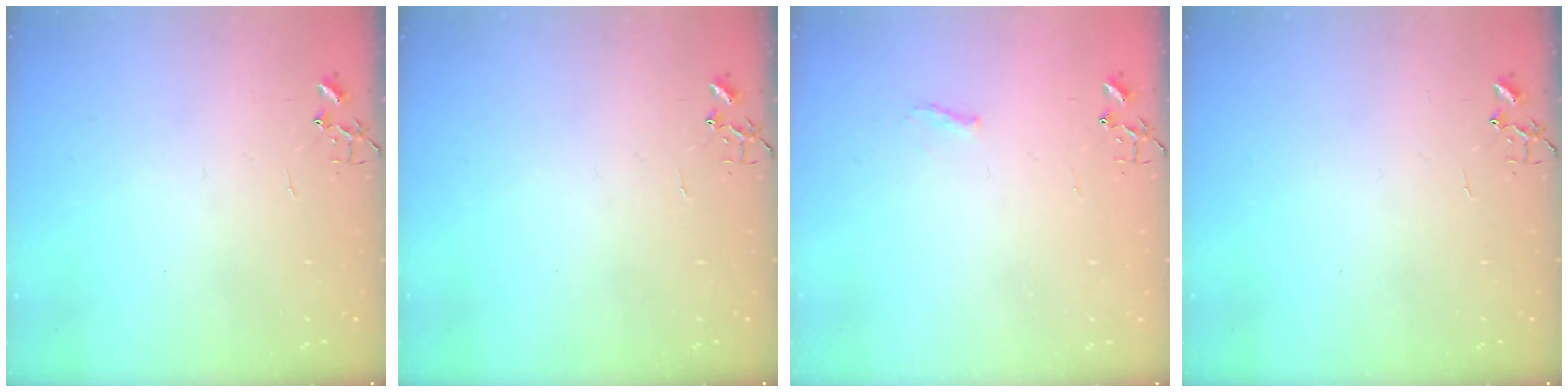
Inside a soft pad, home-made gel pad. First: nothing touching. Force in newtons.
{"total": 0.0}
{"total": 4.3, "press": 4.3, "slide": 0.4}
{"total": 0.0}